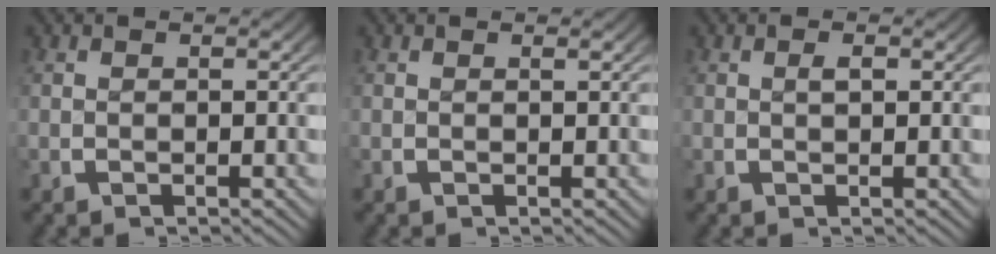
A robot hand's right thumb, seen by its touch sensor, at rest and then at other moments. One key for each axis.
{"total": 0.0}
{"total": 0.6, "fx": 0.1, "fy": 0.2, "fz": 0.6, "tx": -0.006, "ty": -0.001, "tz": 0.003}